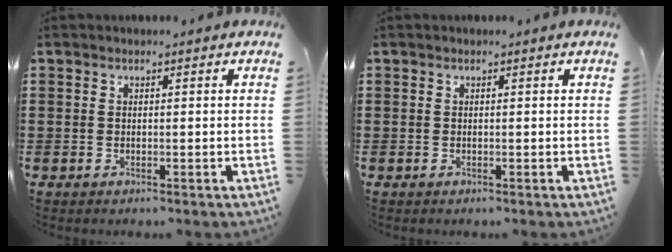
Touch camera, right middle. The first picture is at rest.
{"total": 0.0}